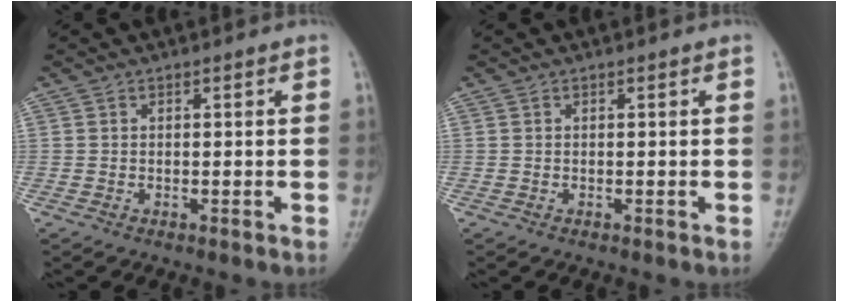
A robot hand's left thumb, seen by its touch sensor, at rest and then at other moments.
{"total": 0.0}